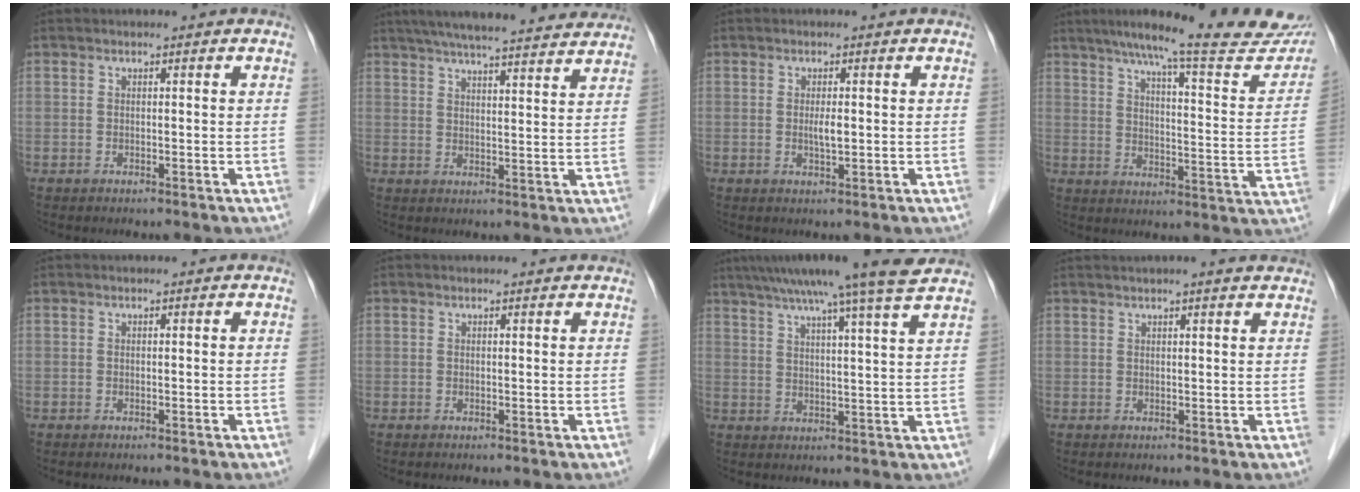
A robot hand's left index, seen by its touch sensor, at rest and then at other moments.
{"total": 20.6, "force": [18.3, 1.9, 9.2], "torque": [-0.147, 0.030, 0.246]}
{"total": 1.8, "force": [0.0, 0.3, 1.8], "torque": [-0.037, -0.001, 0.002]}
{"total": 23.5, "force": [20.2, 2.1, 11.7], "torque": [-0.167, -0.039, 0.254]}
{"total": 0.0}
{"total": 1.2, "force": [1.2, 0.1, 0.1], "torque": [-0.012, 0.003, 0.011]}
{"total": 15.8, "force": [12.9, -1.5, 9.0], "torque": [-0.148, 0.016, 0.170]}
{"total": 6.1, "force": [5.4, 0.1, 2.9], "torque": [-0.042, 0.024, 0.065]}